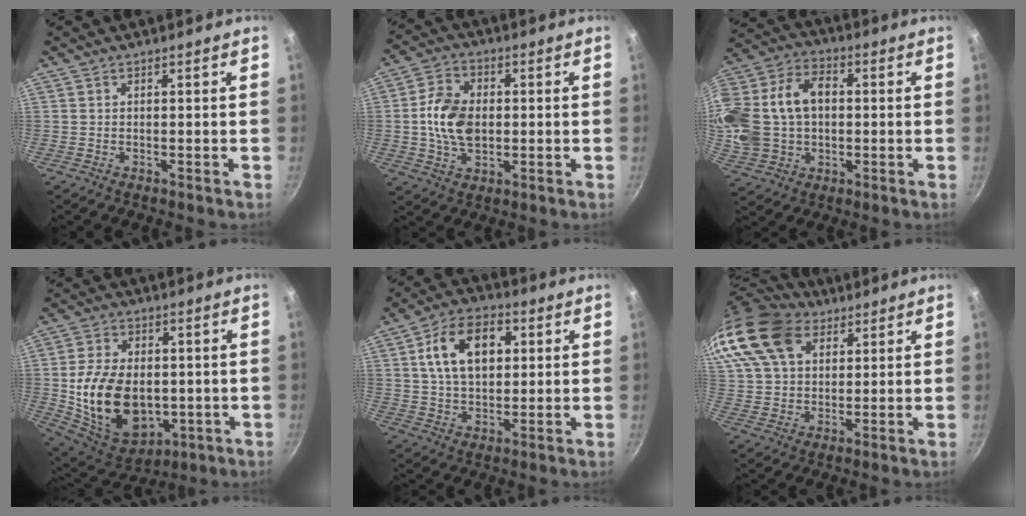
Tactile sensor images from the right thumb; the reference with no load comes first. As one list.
[{"total": 10.3, "force": [0.0, 7.0, 7.7], "torque": [-0.127, 0.011, -0.006]}, {"total": 23.8, "force": [1.9, 17.5, 16.0], "torque": [-0.347, 0.044, 0.036]}, {"total": 19.0, "force": [-1.4, 12.9, 13.9], "torque": [-0.223, -0.004, -0.002]}, {"total": 13.7, "force": [3.4, 8.8, 9.9], "torque": [-0.143, 0.009, 0.052]}, {"total": 21.5, "force": [11.3, 14.4, 11.2], "torque": [-0.248, 0.018, 0.213]}]